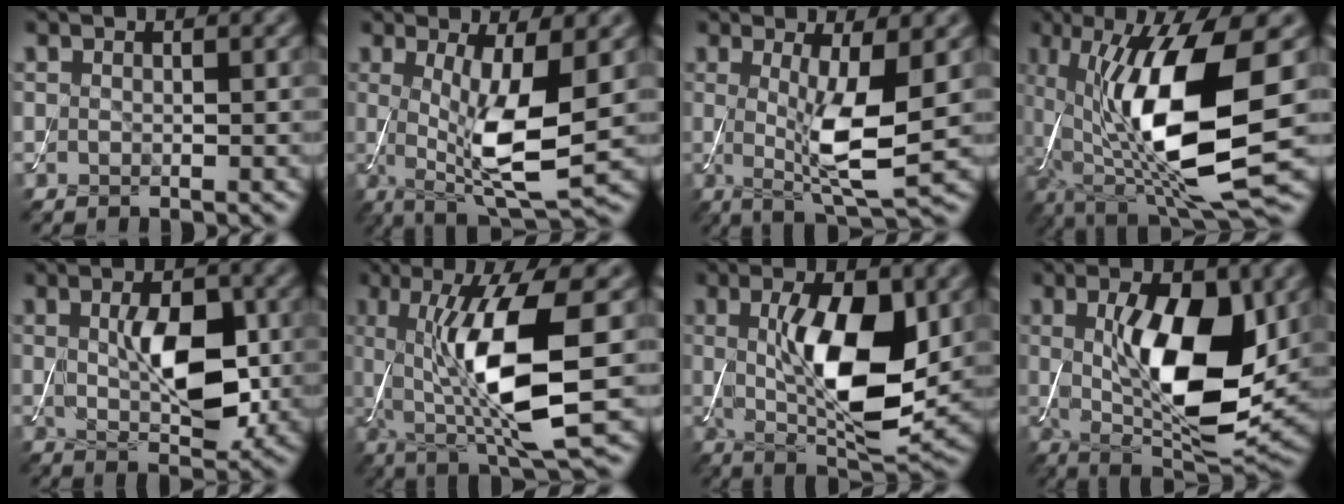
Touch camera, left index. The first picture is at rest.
{"total": 8.5, "force": [-0.2, 2.3, 8.2], "torque": [-0.152, -0.016, 0.001]}
{"total": 6.6, "force": [0.1, 1.4, 6.5], "torque": [-0.116, -0.014, 0.006]}
{"total": 13.5, "force": [0.3, 4.0, 12.9], "torque": [-0.236, -0.020, 0.014]}
{"total": 6.0, "force": [0.4, 2.9, 5.2], "torque": [-0.094, 0.000, 0.013]}
{"total": 11.0, "force": [0.3, 2.6, 10.7], "torque": [-0.179, -0.009, 0.016]}
{"total": 9.8, "force": [0.6, 3.6, 9.1], "torque": [-0.149, -0.005, 0.017]}
{"total": 11.0, "force": [0.8, 4.3, 10.1], "torque": [-0.163, -0.003, 0.019]}